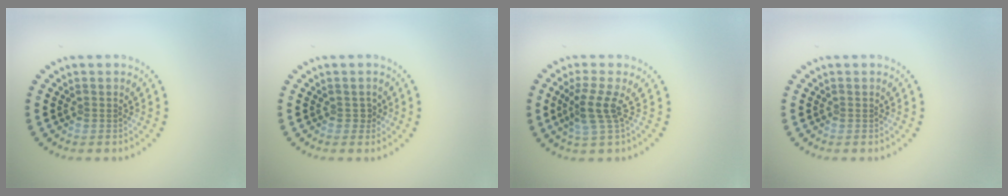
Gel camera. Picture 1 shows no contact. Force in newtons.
{"total": 1.0, "press": 0.9, "slide": 0.5}
{"total": 2.5, "press": 1.9, "slide": 1.7}
{"total": 0.0}